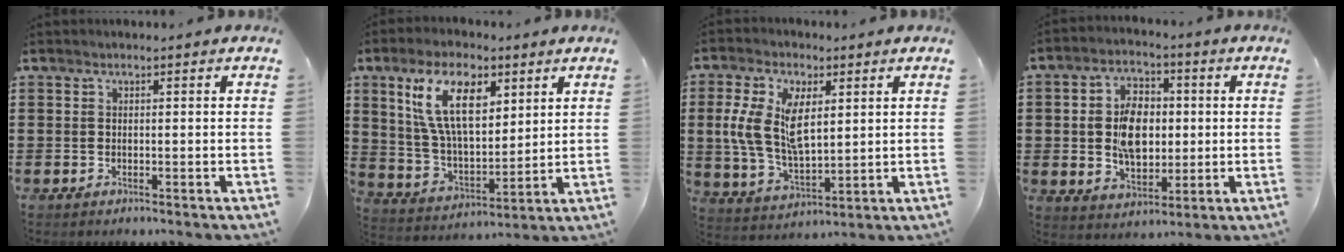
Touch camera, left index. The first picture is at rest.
{"total": 12.5, "force": [6.1, 6.1, 9.1], "torque": [-0.197, 0.014, 0.114]}
{"total": 10.4, "force": [2.7, 5.5, 8.4], "torque": [-0.195, 0.005, 0.046]}
{"total": 8.4, "force": [0.2, 5.7, 6.2], "torque": [-0.130, 0.013, 0.001]}